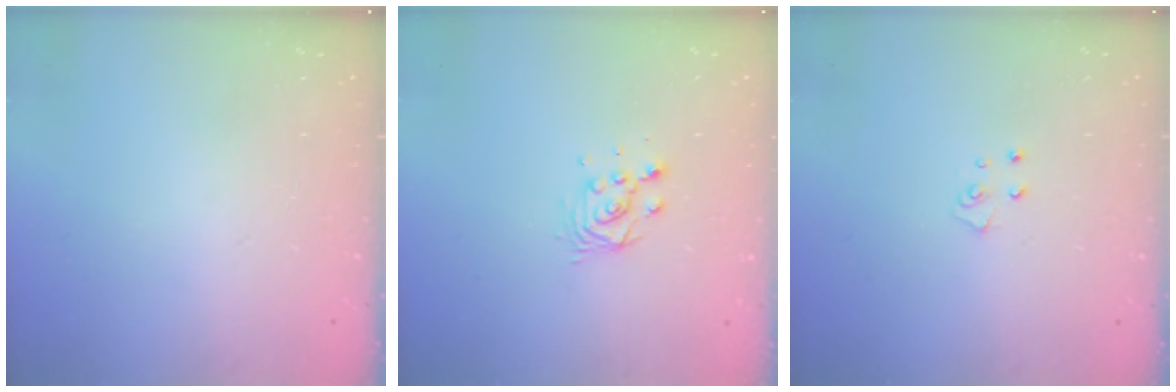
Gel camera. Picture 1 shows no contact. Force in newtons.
{"total": 4.7, "press": 4.7, "slide": 0.4}
{"total": 4.2, "press": 4.1, "slide": 0.4}